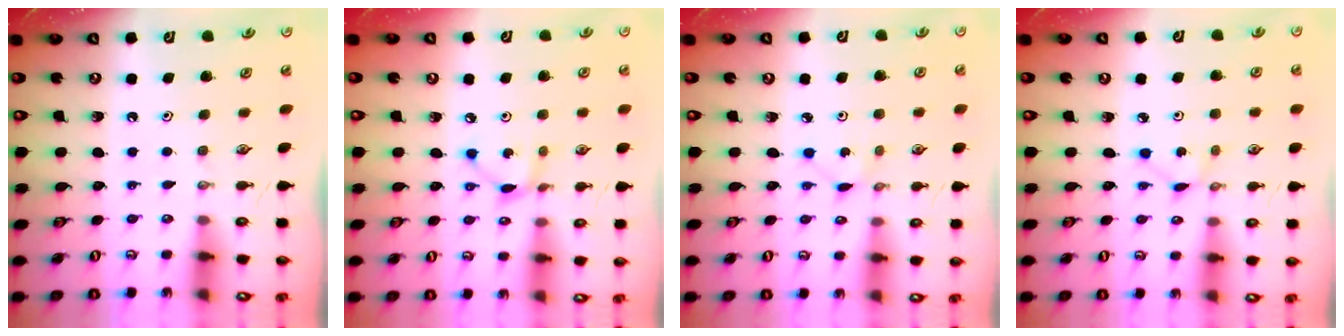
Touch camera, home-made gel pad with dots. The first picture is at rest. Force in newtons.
{"total": 4.5, "press": 4.5, "slide": 0.1}
{"total": 1.2, "press": 1.2, "slide": 0.2}
{"total": 1.4, "press": 1.4, "slide": 0.2}